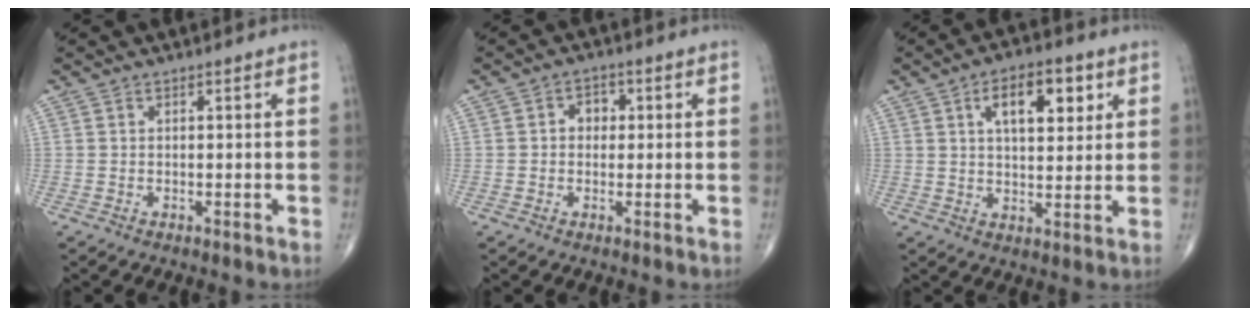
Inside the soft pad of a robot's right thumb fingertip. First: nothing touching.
{"total": 3.2, "force": [0.3, 2.6, 1.8], "torque": [-0.007, 0.010, -0.002]}
{"total": 10.5, "force": [4.1, 5.0, 8.2], "torque": [-0.099, -0.011, 0.062]}